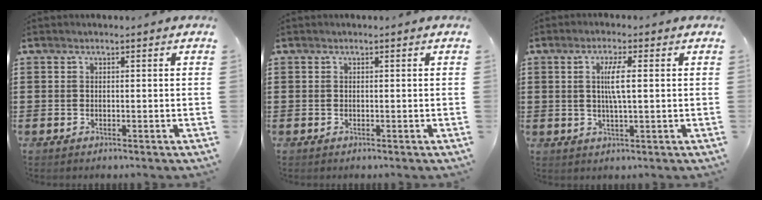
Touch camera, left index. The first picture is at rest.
{"total": 0.0}
{"total": 4.2, "force": [0.6, 0.5, 4.1], "torque": [-0.080, 0.002, 0.007]}